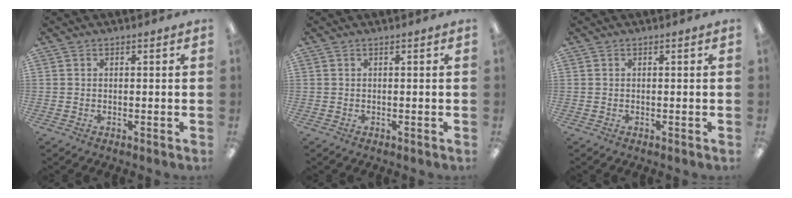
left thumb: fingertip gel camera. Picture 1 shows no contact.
{"total": 0.0}
{"total": 0.0}